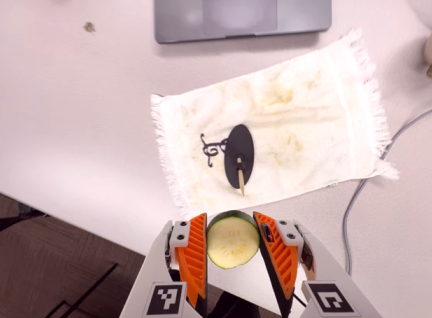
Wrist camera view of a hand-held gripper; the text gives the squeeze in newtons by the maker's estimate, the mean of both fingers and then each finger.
{"total": 8.5, "left": 8.2, "right": 8.8}